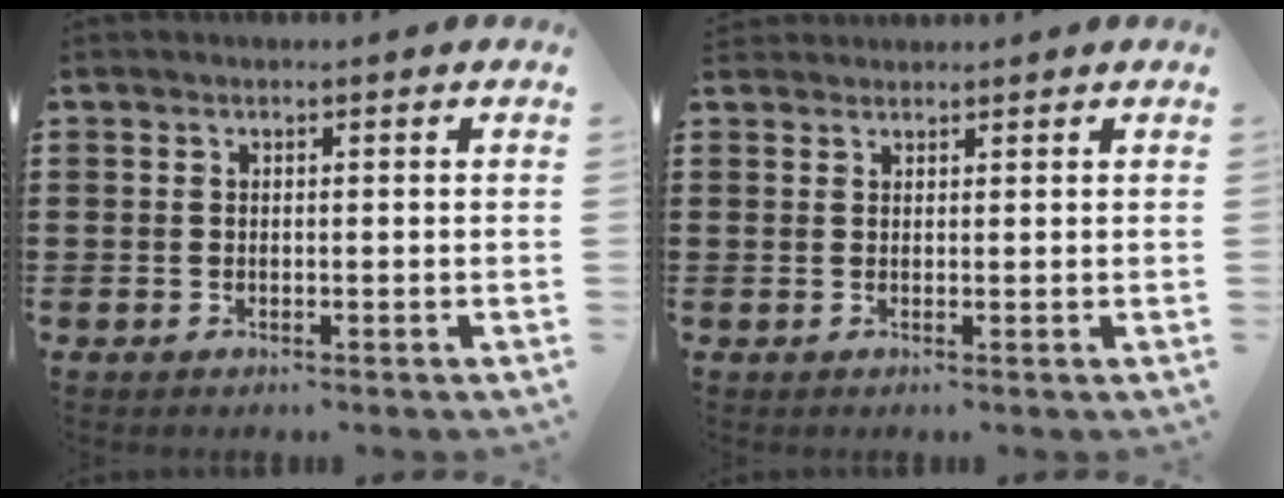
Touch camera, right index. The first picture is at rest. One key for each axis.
{"total": 1.1, "fx": 1.0, "fy": 0.3, "fz": -0.3, "tx": 0.003, "ty": 0.003, "tz": 0.021}